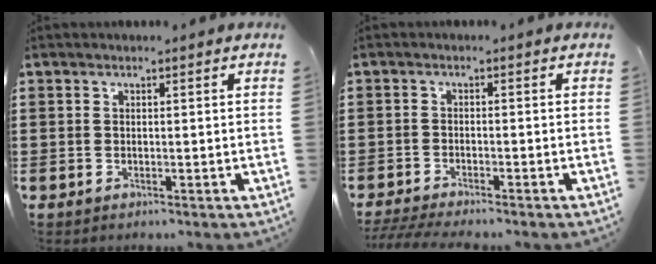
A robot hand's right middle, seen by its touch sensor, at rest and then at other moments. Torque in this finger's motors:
{"motor_torque": [1.05, 0.21, 0.25, 0.07]}